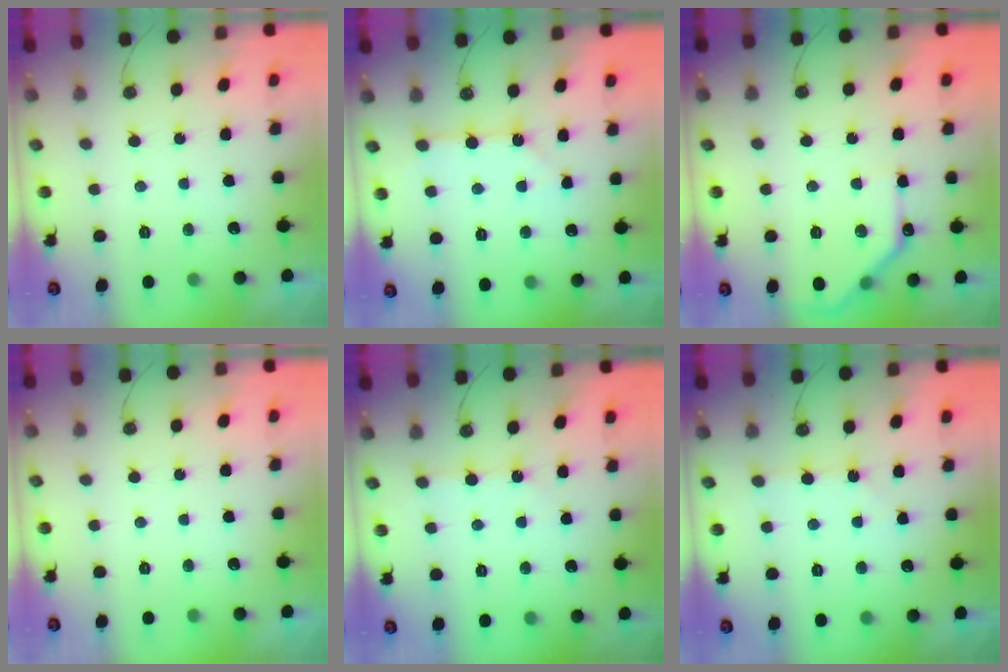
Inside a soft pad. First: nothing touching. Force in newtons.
{"total": 2.3, "press": 2.3, "slide": 0.3}
{"total": 11.2, "press": 11.1, "slide": 0.7}
{"total": 0.0}
{"total": 2.0, "press": 1.9, "slide": 0.3}
{"total": 3.8, "press": 3.8, "slide": 0.6}